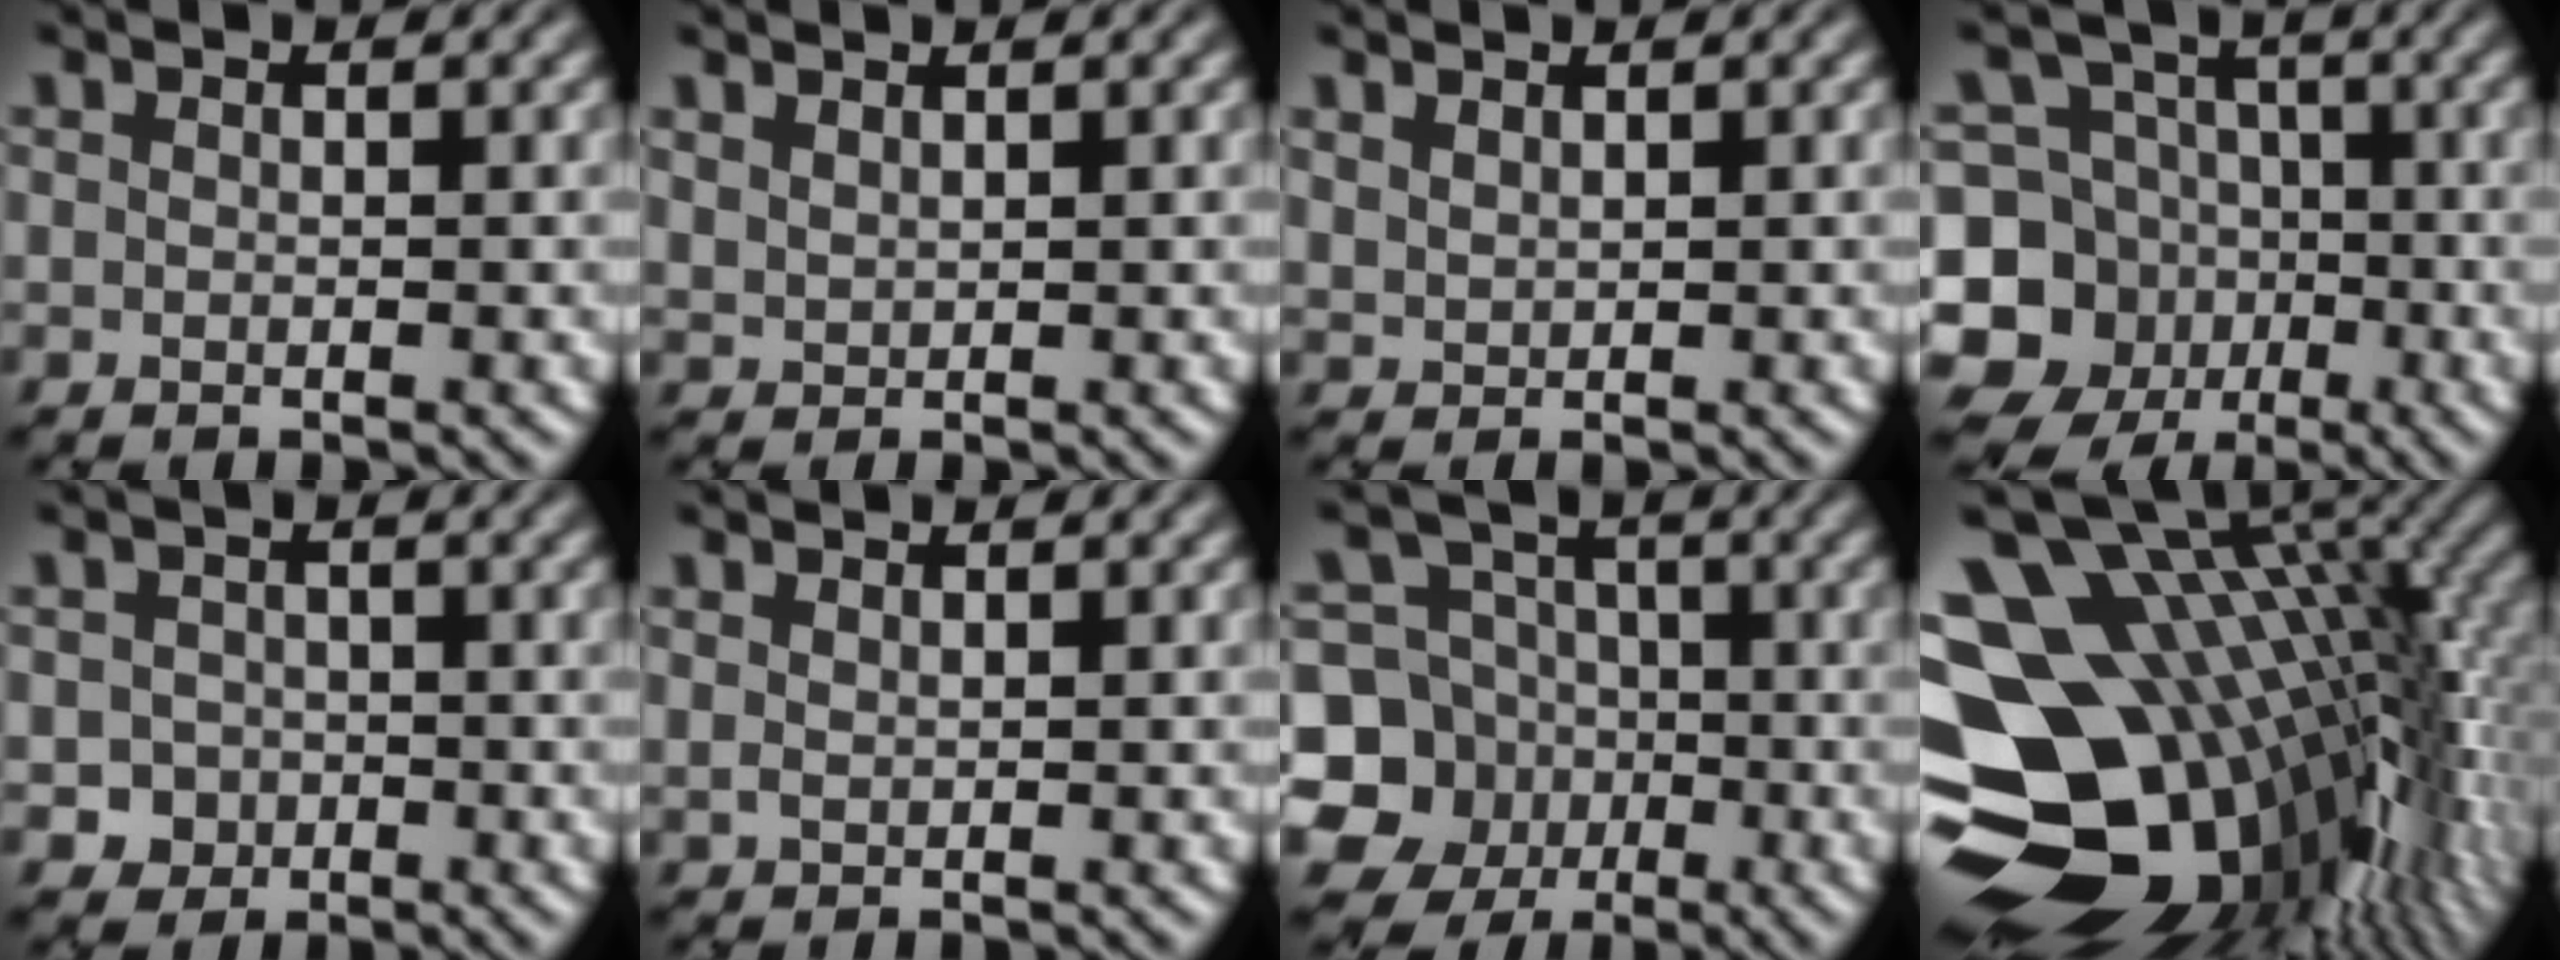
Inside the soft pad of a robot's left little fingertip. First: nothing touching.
{"total": 0.9, "force": [0.8, 0.3, 0.3], "torque": [-0.010, 0.002, 0.019]}
{"total": 0.9, "force": [0.8, 0.3, 0.4], "torque": [-0.011, 0.001, 0.017]}
{"total": 10.0, "force": [-3.6, 8.8, 3.0], "torque": [-0.058, -0.001, -0.090]}
{"total": 1.8, "force": [-0.7, 1.6, 0.4], "torque": [0.003, -0.001, -0.016]}
{"total": 0.6, "force": [0.5, 0.1, 0.2], "torque": [-0.008, 0.000, 0.012]}
{"total": 10.9, "force": [-3.3, 10.0, 2.8], "torque": [-0.069, -0.004, -0.084]}
{"total": 19.1, "force": [-1.7, 11.8, 14.9], "torque": [-0.240, -0.010, -0.017]}